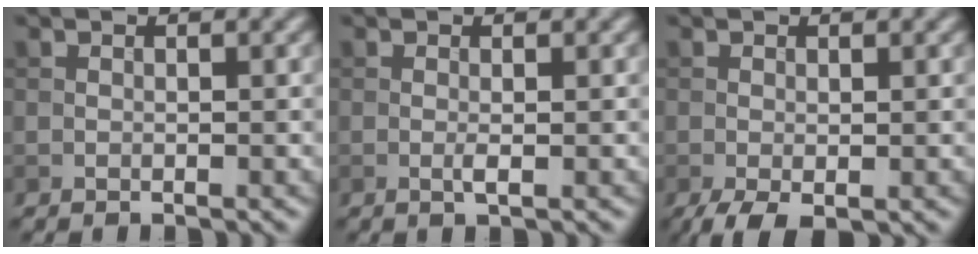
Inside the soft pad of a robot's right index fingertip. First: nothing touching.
{"total": 0.9, "force": [-0.1, 0.1, 0.9], "torque": [-0.019, -0.003, -0.004]}
{"total": 2.6, "force": [-1.2, 1.0, 2.1], "torque": [-0.042, -0.010, -0.021]}